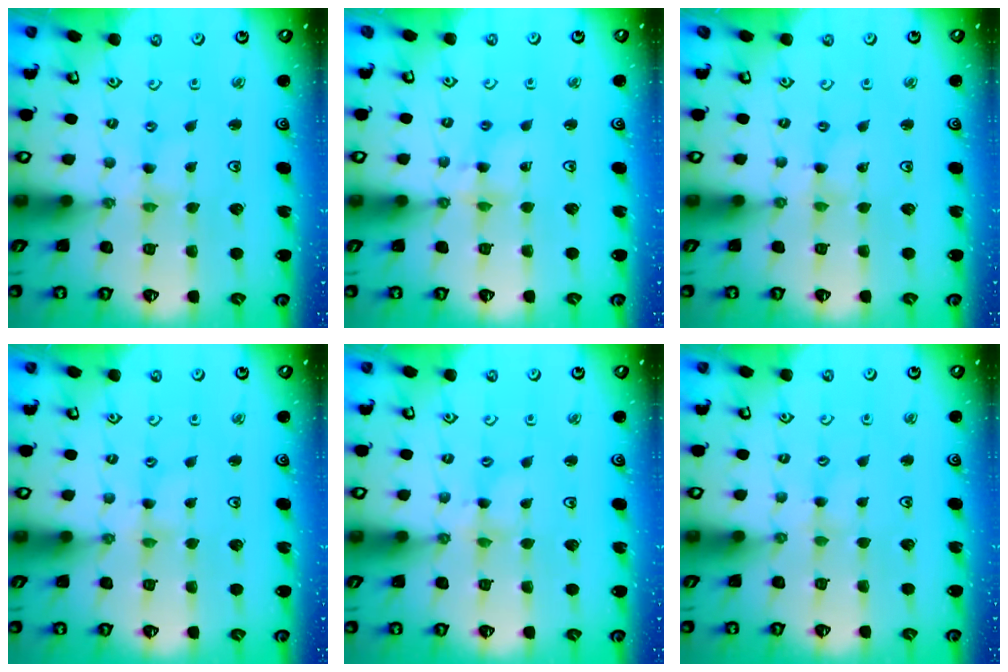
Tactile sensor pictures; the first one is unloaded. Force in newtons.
{"total": 5.6, "press": 5.6, "slide": 0.5}
{"total": 0.0}
{"total": 1.1, "press": 1.1, "slide": 0.2}
{"total": 1.3, "press": 1.3, "slide": 0.3}
{"total": 1.7, "press": 1.6, "slide": 0.3}